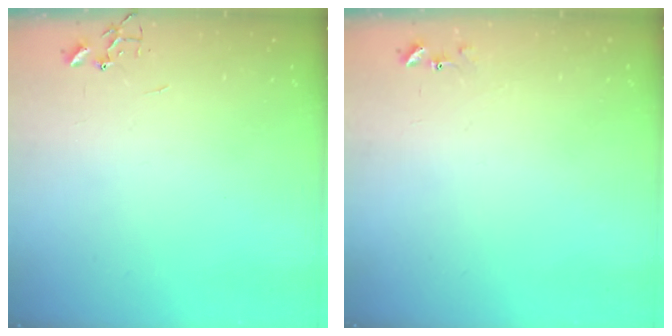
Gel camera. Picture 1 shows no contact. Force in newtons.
{"total": 6.0, "press": 5.9, "slide": 0.6}